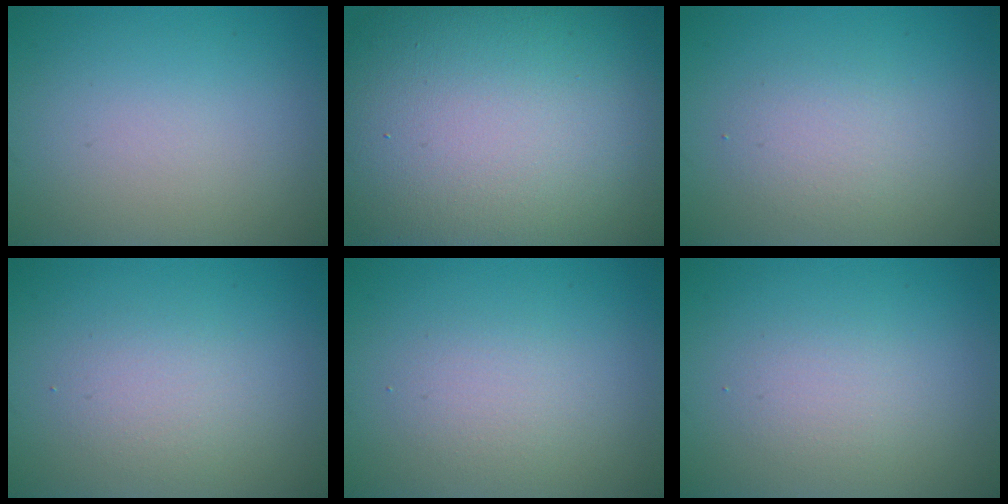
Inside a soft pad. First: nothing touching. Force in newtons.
{"total": 20.1, "press": 20.1, "slide": 1.0}
{"total": 2.1, "press": 2.1, "slide": 0.0}
{"total": 2.0, "press": 2.0, "slide": 0.1}
{"total": 1.8, "press": 1.8, "slide": 0.1}
{"total": 1.7, "press": 1.6, "slide": 0.1}